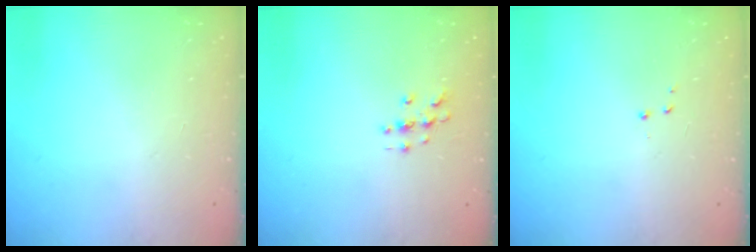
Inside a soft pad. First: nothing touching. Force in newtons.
{"total": 2.9, "press": 2.9, "slide": 0.3}
{"total": 2.9, "press": 2.8, "slide": 0.7}